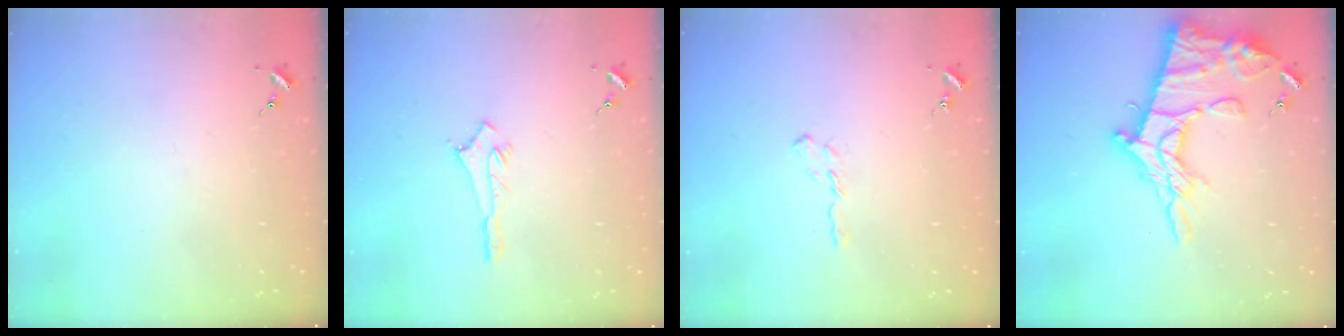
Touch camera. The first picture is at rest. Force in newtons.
{"total": 2.8, "press": 2.8, "slide": 0.2}
{"total": 4.5, "press": 4.5, "slide": 0.7}
{"total": 22.3, "press": 22.2, "slide": 2.0}